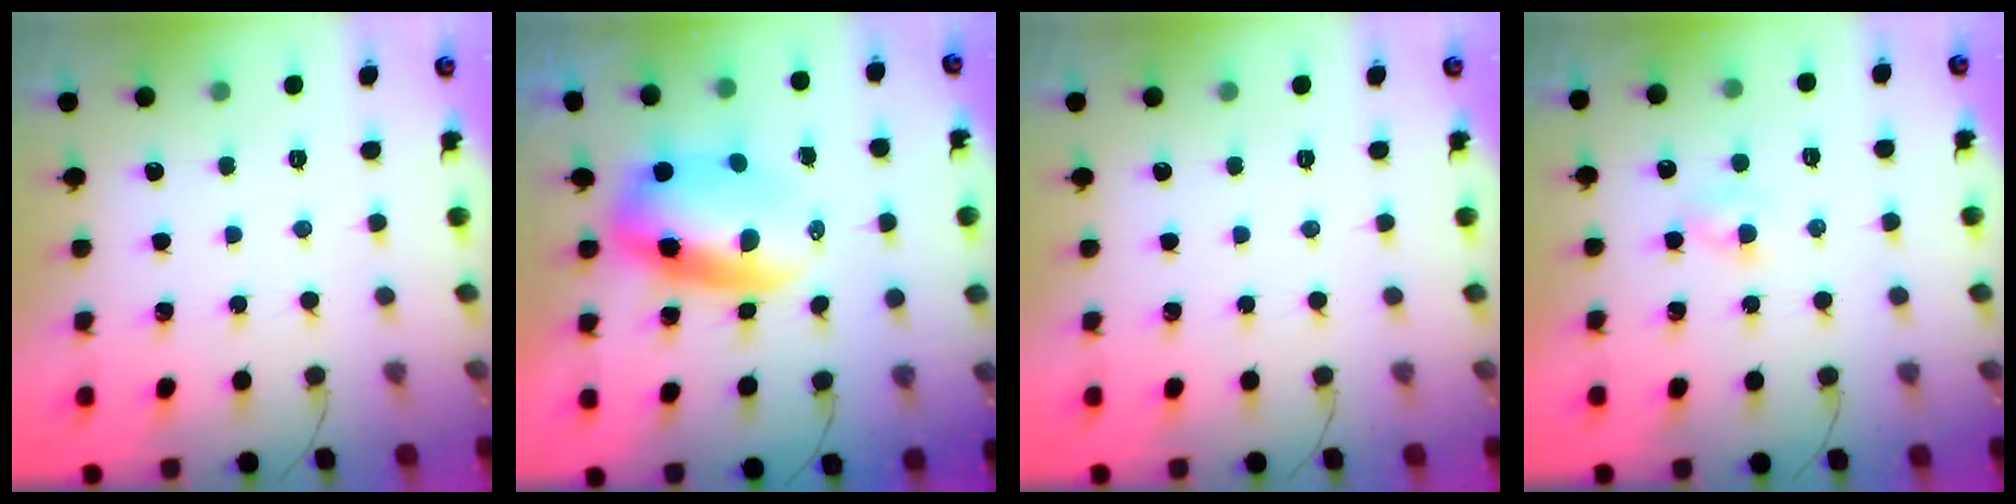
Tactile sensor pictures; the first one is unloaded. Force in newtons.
{"total": 8.3, "press": 7.9, "slide": 2.3}
{"total": 0.0}
{"total": 1.6, "press": 1.4, "slide": 0.7}